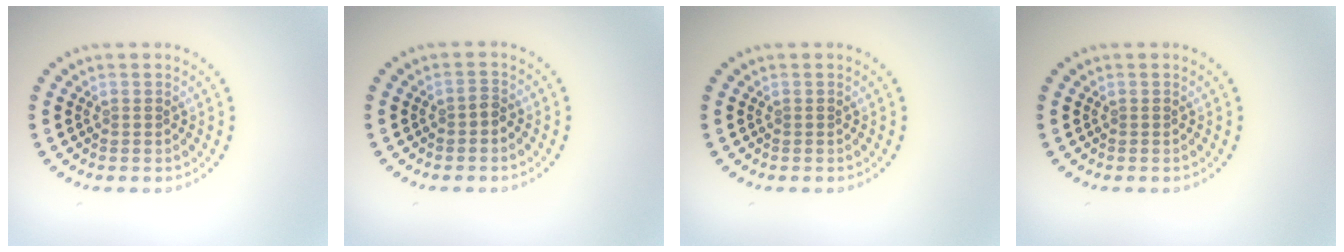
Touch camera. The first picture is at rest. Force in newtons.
{"total": 0.9, "press": 0.8, "slide": 0.4}
{"total": 0.0}
{"total": 0.0}